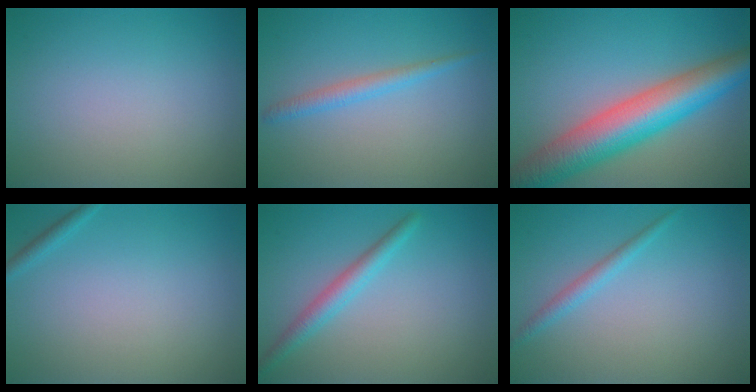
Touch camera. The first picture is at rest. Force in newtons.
{"total": 1.8, "press": 1.8, "slide": 0.1}
{"total": 9.5, "press": 9.5, "slide": 0.1}
{"total": 0.9, "press": 0.9, "slide": 0.1}
{"total": 2.3, "press": 2.3, "slide": 0.0}
{"total": 1.5, "press": 1.5, "slide": 0.1}